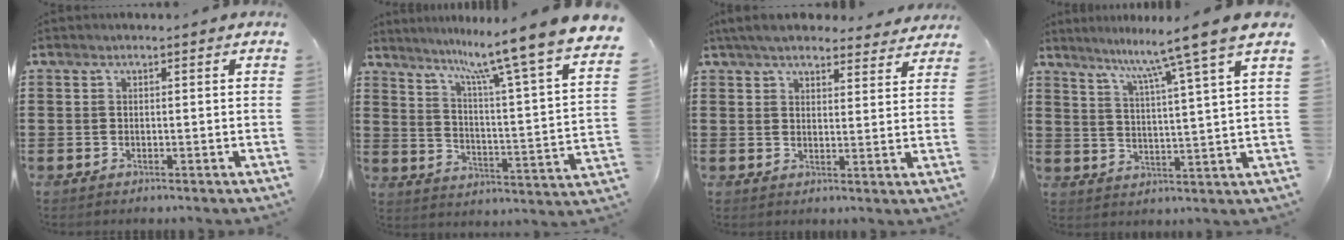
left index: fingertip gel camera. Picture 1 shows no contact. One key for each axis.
{"total": 10.0, "fx": 8.2, "fy": -1.5, "fz": 5.5, "tx": -0.113, "ty": -0.082, "tz": 0.121}
{"total": 5.4, "fx": 5.1, "fy": 1.3, "fz": 1.5, "tx": -0.046, "ty": -0.012, "tz": 0.095}
{"total": 8.3, "fx": 6.5, "fy": -1.8, "fz": 4.9, "tx": -0.110, "ty": -0.039, "tz": 0.101}